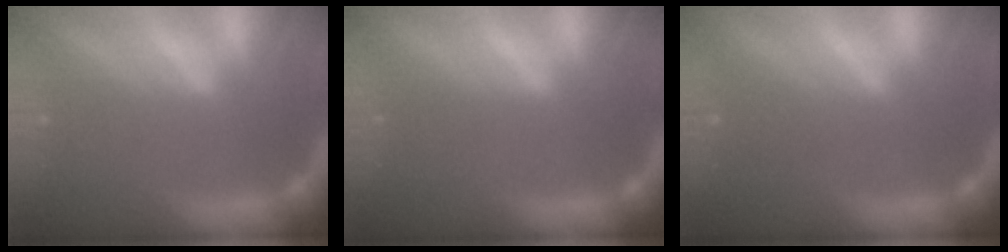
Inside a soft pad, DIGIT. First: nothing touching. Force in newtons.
{"total": 0.9}
{"total": 2.0}